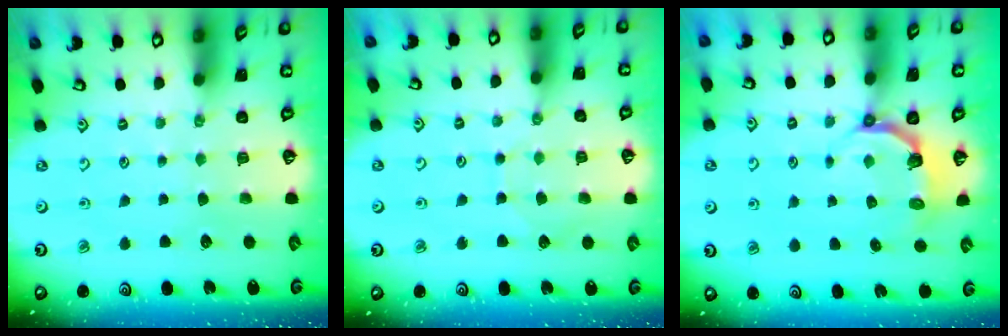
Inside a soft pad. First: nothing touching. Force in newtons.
{"total": 6.1, "press": 6.1, "slide": 0.6}
{"total": 4.8, "press": 3.2, "slide": 3.6}